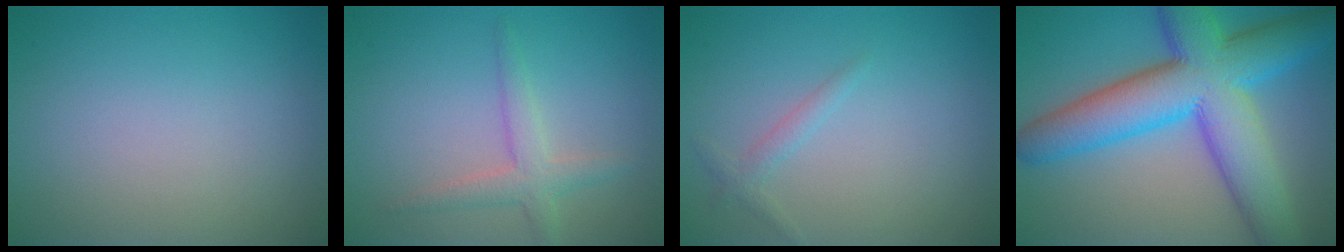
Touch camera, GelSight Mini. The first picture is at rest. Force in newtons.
{"total": 2.5, "press": 2.5, "slide": 0.2}
{"total": 1.1, "press": 1.1, "slide": 0.0}
{"total": 12.6, "press": 12.6, "slide": 0.2}